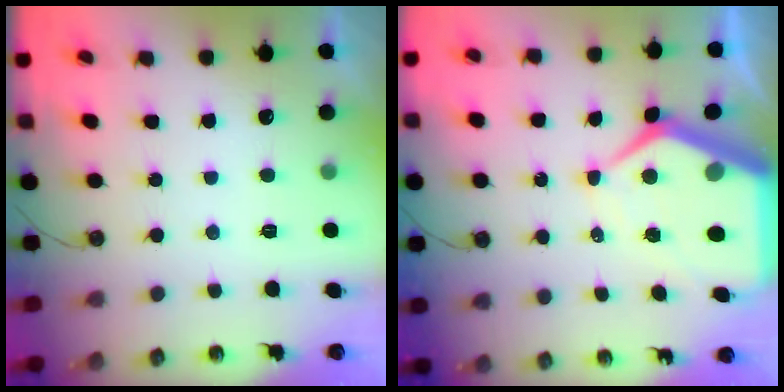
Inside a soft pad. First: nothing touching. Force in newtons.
{"total": 14.7, "press": 14.6, "slide": 1.3}